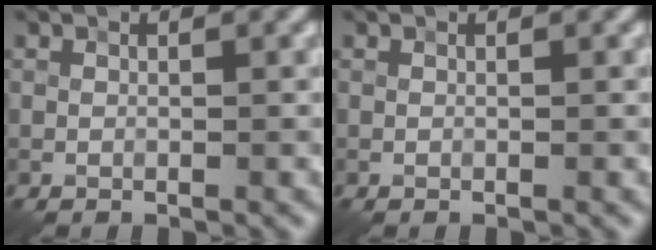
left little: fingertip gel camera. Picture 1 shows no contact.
{"total": 0.0}